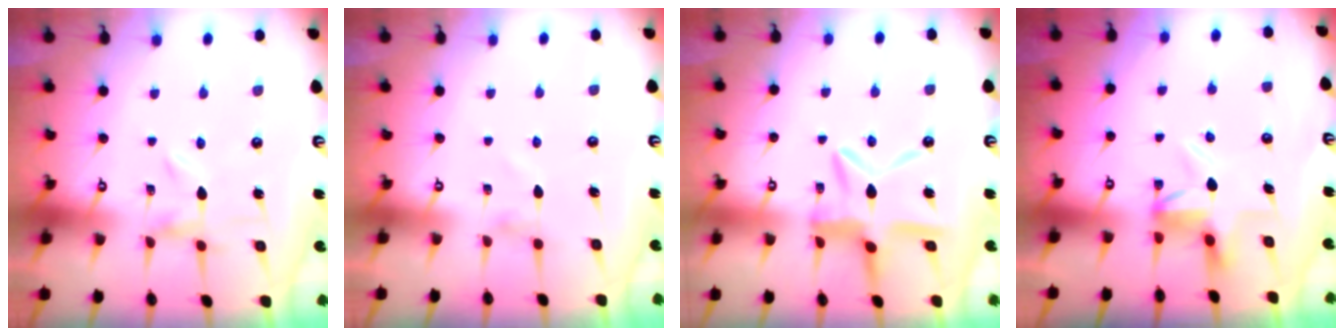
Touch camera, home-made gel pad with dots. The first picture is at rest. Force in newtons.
{"total": 0.0}
{"total": 12.1, "press": 12.0, "slide": 1.1}
{"total": 5.1, "press": 5.1, "slide": 0.1}